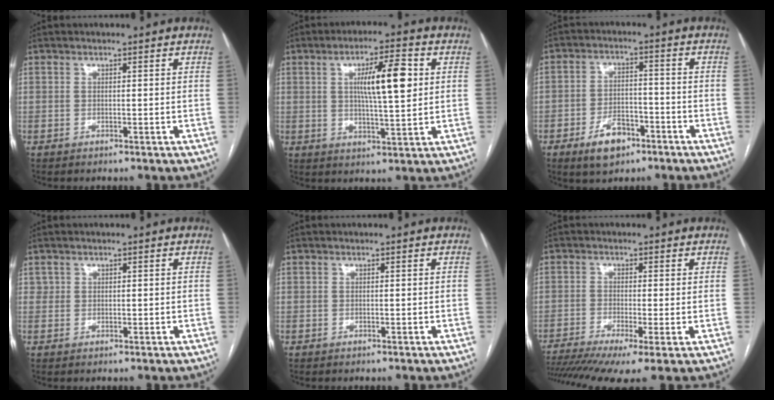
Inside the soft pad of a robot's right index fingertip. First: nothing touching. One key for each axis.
{"total": 9.6, "fx": 2.1, "fy": 1.6, "fz": 9.2, "tx": -0.155, "ty": 0.008, "tz": 0.037}
{"total": 7.2, "fx": -4.3, "fy": 3.9, "fz": 4.2, "tx": -0.077, "ty": 0.007, "tz": -0.068}
{"total": 1.1, "fx": 0.6, "fy": 0.9, "fz": 0.2, "tx": 0.007, "ty": 0.000, "tz": 0.006}
{"total": 0.0}
{"total": 12.2, "fx": -7.7, "fy": 2.0, "fz": 9.2, "tx": -0.178, "ty": -0.018, "tz": -0.126}